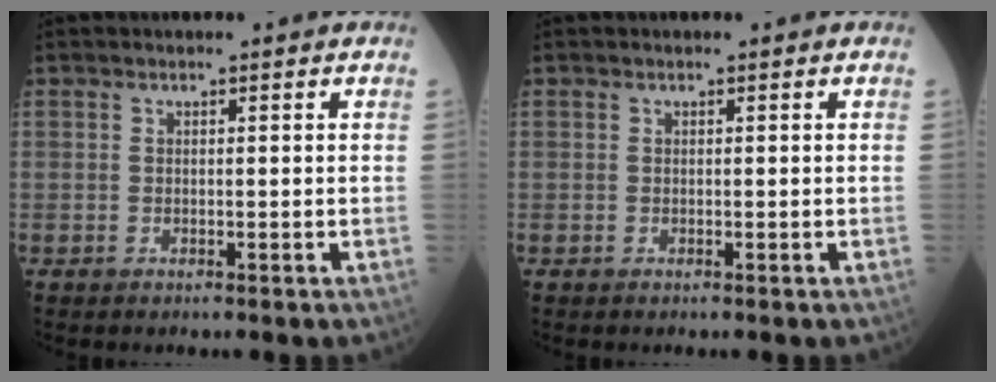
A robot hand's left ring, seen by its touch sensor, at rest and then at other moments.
{"total": 0.0}